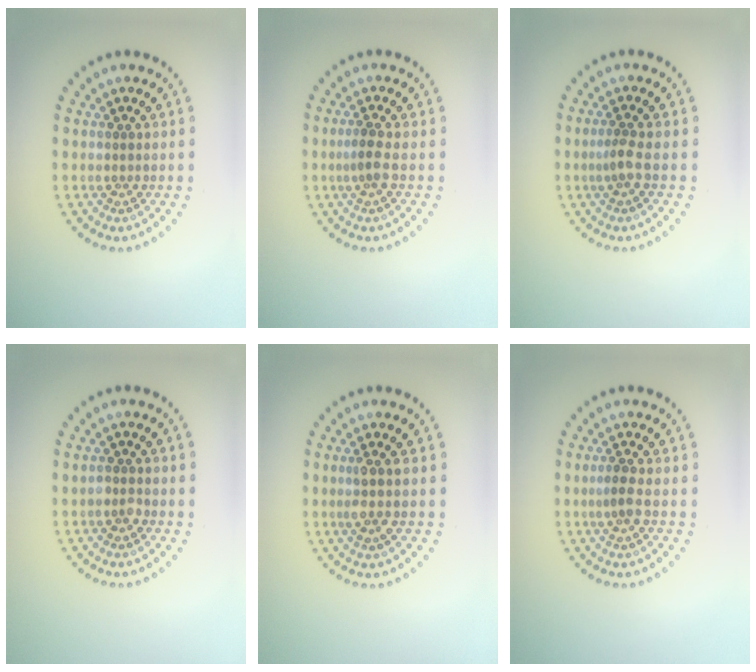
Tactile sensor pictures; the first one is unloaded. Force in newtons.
{"total": 1.6, "press": 1.3, "slide": 0.9}
{"total": 1.6, "press": 1.1, "slide": 1.1}
{"total": 0.9, "press": 0.9, "slide": 0.1}
{"total": 1.7, "press": 1.4, "slide": 0.9}
{"total": 1.2, "press": 1.0, "slide": 0.6}